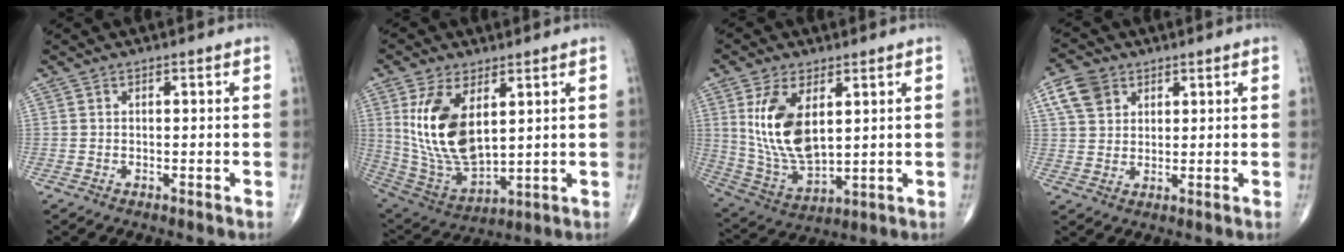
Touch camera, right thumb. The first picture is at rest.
{"total": 16.5, "force": [4.5, 8.5, 13.4], "torque": [-0.251, -0.024, 0.107]}
{"total": 14.4, "force": [3.8, 7.4, 11.8], "torque": [-0.225, -0.023, 0.091]}
{"total": 6.5, "force": [3.0, 4.9, 3.0], "torque": [-0.040, -0.002, 0.057]}